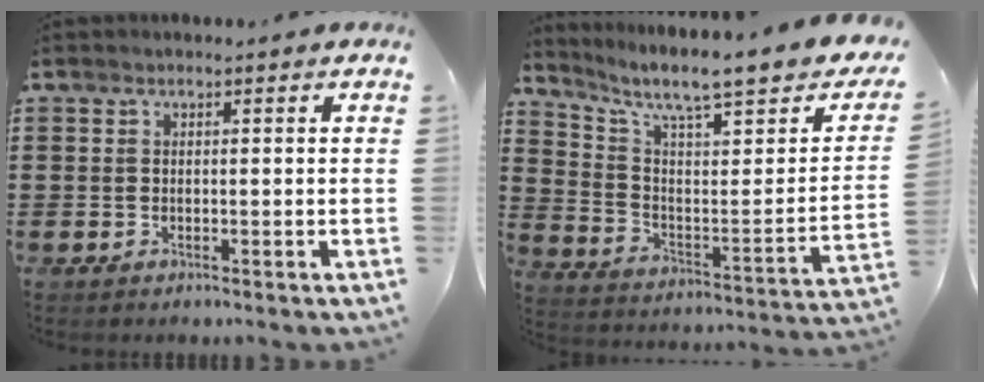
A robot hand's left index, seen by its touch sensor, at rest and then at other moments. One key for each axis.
{"total": 8.1, "fx": 6.1, "fy": 1.3, "fz": 5.3, "tx": -0.112, "ty": -0.050, "tz": 0.094}